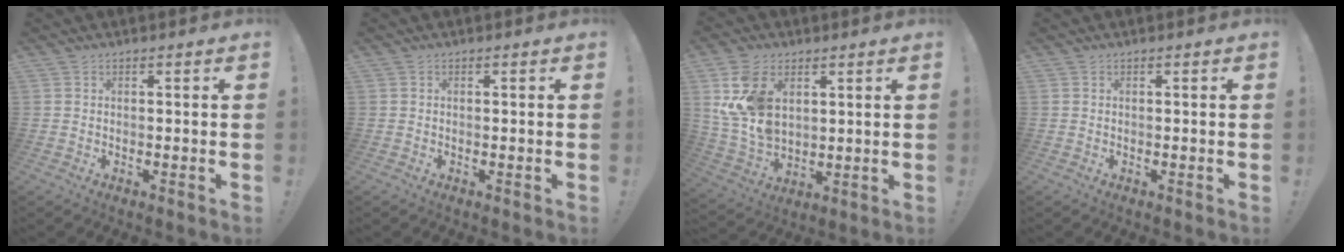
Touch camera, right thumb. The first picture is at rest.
{"total": 0.0}
{"total": 14.2, "force": [5.1, 9.7, 9.0], "torque": [-0.180, -0.030, 0.099]}
{"total": 0.0}